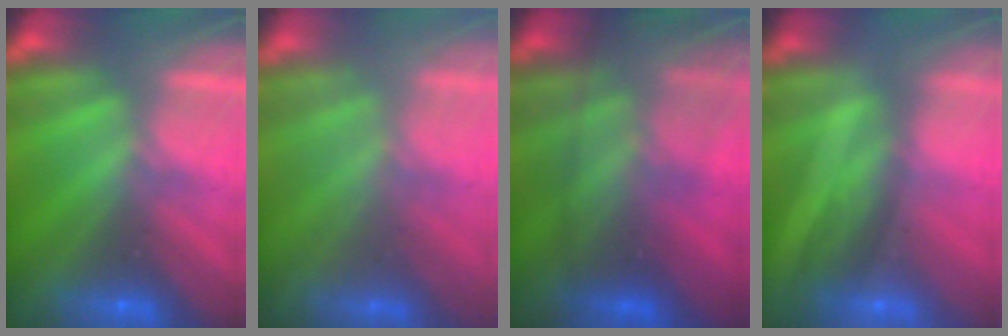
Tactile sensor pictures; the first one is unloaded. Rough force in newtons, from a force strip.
{"total": 2.4}
{"total": 5.3}
{"total": 2.0}